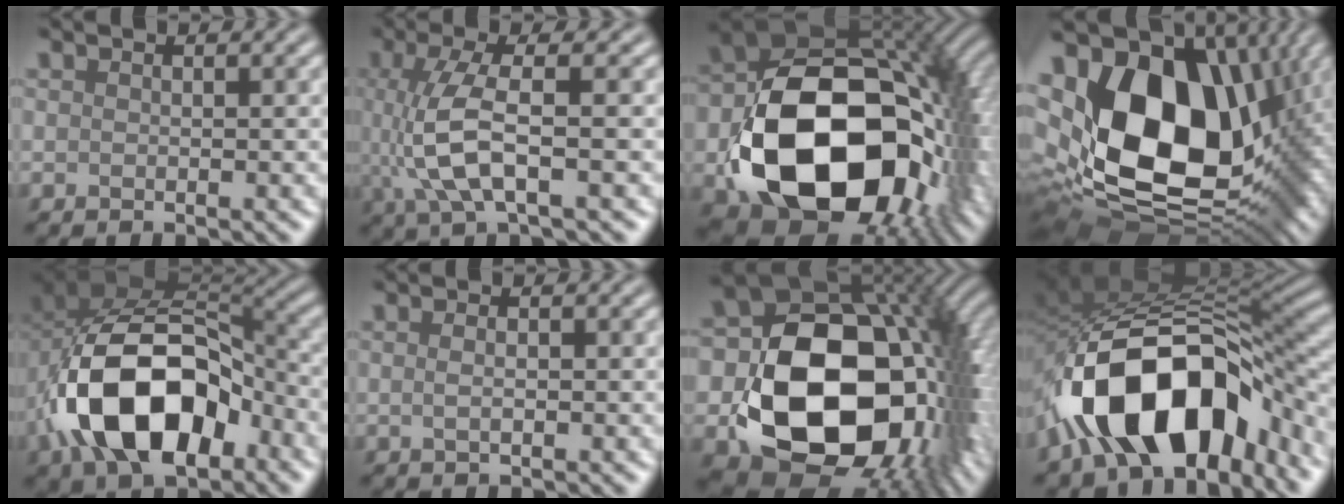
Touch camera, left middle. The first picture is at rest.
{"total": 5.4, "force": [-0.2, 1.5, 5.2], "torque": [-0.125, 0.001, -0.001]}
{"total": 19.1, "force": [-4.3, 12.8, 13.6], "torque": [-0.254, -0.047, -0.056]}
{"total": 19.6, "force": [2.9, 12.9, 14.4], "torque": [-0.298, -0.038, 0.094]}
{"total": 13.4, "force": [-4.3, 8.1, 9.7], "torque": [-0.174, 0.000, -0.077]}
{"total": 0.8, "force": [0.0, 0.1, 0.8], "torque": [-0.022, 0.000, 0.001]}
{"total": 19.3, "force": [-1.7, 13.7, 13.5], "torque": [-0.240, -0.054, 0.017]}
{"total": 14.4, "force": [-6.6, 8.1, 10.0], "torque": [-0.150, 0.002, -0.110]}